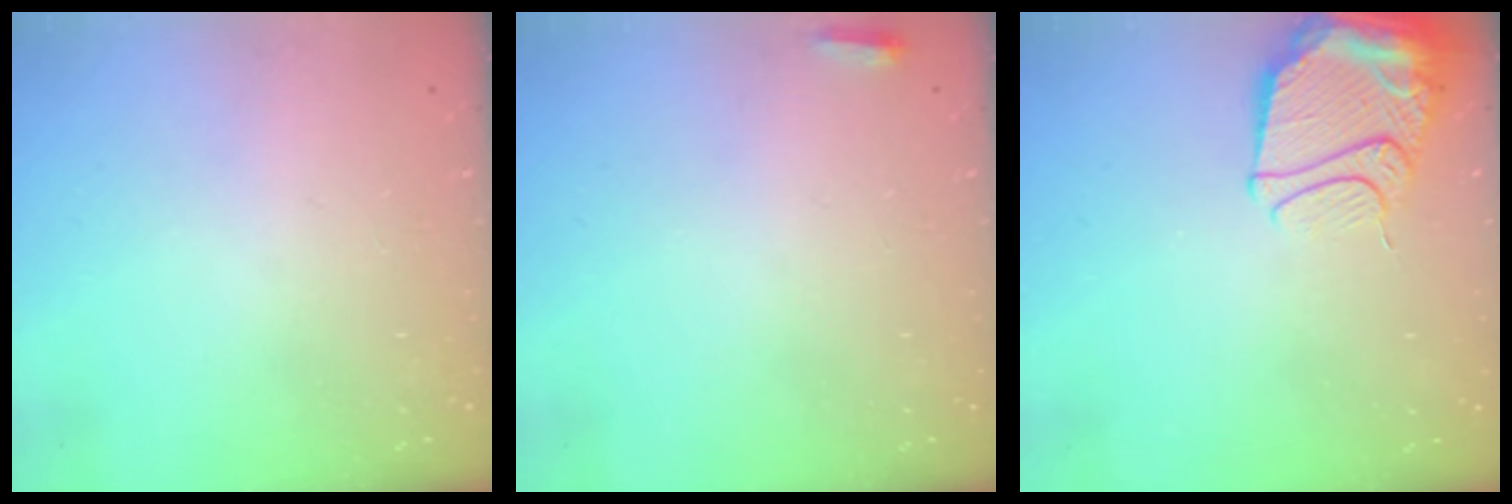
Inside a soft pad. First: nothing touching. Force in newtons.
{"total": 2.7, "press": 2.6, "slide": 0.9}
{"total": 13.8, "press": 13.7, "slide": 1.4}